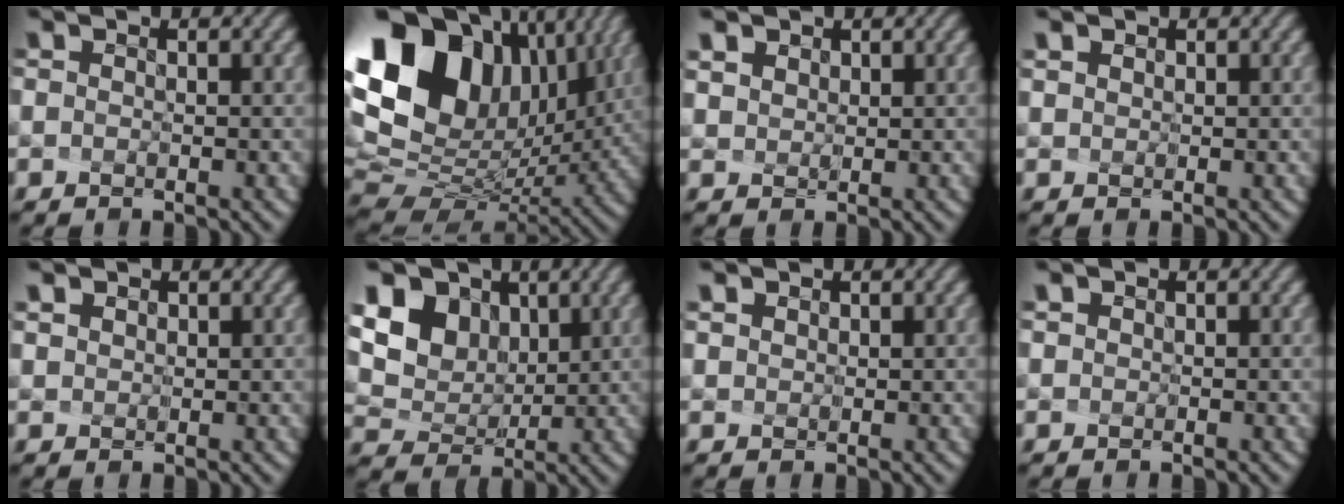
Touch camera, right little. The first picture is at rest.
{"total": 17.1, "force": [6.1, 11.2, 11.5], "torque": [-0.266, 0.000, 0.151]}
{"total": 2.5, "force": [1.9, 1.4, 0.8], "torque": [-0.050, -0.020, 0.053]}
{"total": 1.3, "force": [1.0, 0.6, 0.5], "torque": [-0.020, -0.006, 0.024]}
{"total": 2.1, "force": [1.6, 1.2, 0.8], "torque": [-0.036, -0.013, 0.034]}
{"total": 9.0, "force": [4.2, 6.7, 4.3], "torque": [-0.117, 0.005, 0.108]}
{"total": 1.6, "force": [1.3, 0.9, 0.6], "torque": [-0.028, -0.008, 0.029]}
{"total": 0.8, "force": [0.5, 0.6, 0.2], "torque": [-0.003, 0.002, 0.011]}